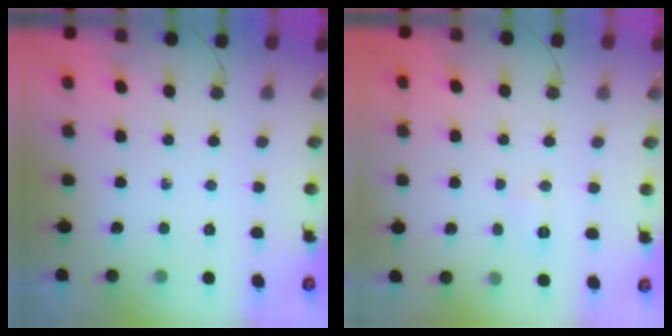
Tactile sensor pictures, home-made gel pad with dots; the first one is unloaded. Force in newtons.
{"total": 3.9, "press": 3.8, "slide": 1.0}